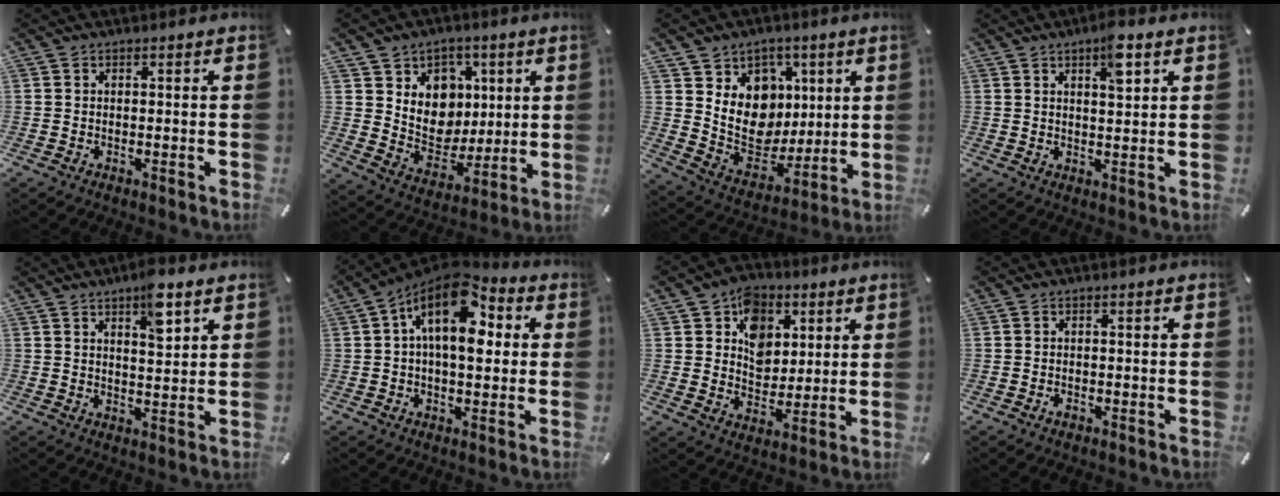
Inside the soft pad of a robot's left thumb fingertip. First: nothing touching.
{"total": 10.7, "force": [3.4, 9.9, 2.2], "torque": [-0.031, -0.043, 0.070]}
{"total": 13.6, "force": [3.0, 12.3, 4.9], "torque": [-0.063, -0.033, 0.069]}
{"total": 6.1, "force": [3.2, 1.9, 4.8], "torque": [-0.071, -0.008, 0.049]}
{"total": 8.0, "force": [5.1, 2.9, 5.5], "torque": [-0.071, -0.026, 0.082]}
{"total": 15.9, "force": [4.9, 8.5, 12.5], "torque": [-0.206, -0.029, 0.081]}
{"total": 10.1, "force": [3.7, 8.5, 4.2], "torque": [-0.061, -0.009, 0.066]}
{"total": 1.3, "force": [-0.6, 0.7, 0.8], "torque": [-0.017, 0.001, -0.012]}